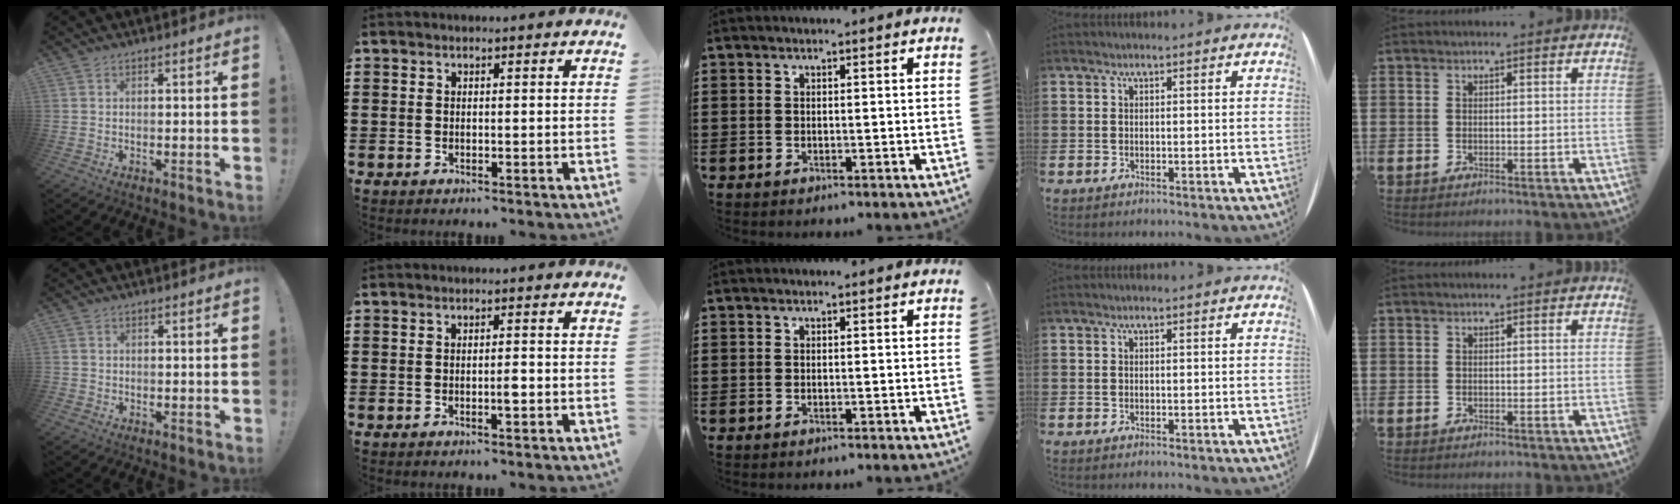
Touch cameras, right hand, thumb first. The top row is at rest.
{"thumb": {"total": 1.0, "force": [-0.6, 0.8, 0.1], "torque": [0.000, 0.003, -0.012]}, "index": {"total": 1.6, "force": [-0.5, 0.3, 1.5], "torque": [-0.028, 0.000, -0.009]}}